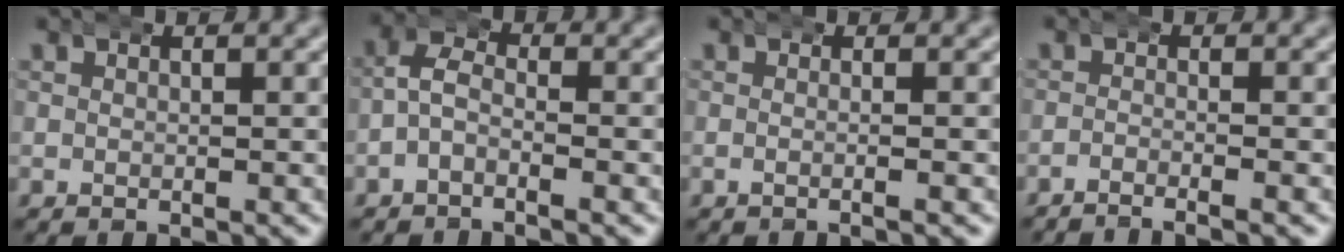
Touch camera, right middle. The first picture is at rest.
{"total": 3.6, "force": [-0.7, 2.7, 2.3], "torque": [-0.037, 0.012, -0.030]}
{"total": 0.9, "force": [-0.4, -0.4, 0.7], "torque": [-0.012, 0.004, -0.012]}
{"total": 2.4, "force": [-2.3, 0.1, 0.8], "torque": [-0.011, 0.003, -0.046]}